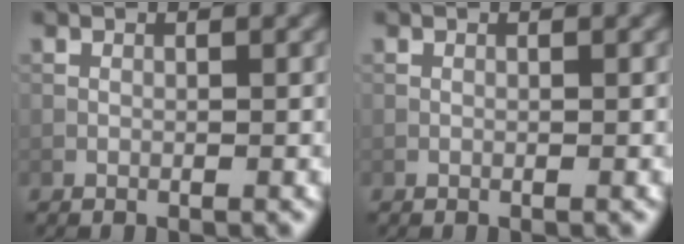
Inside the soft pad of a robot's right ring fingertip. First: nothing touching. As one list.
[{"total": 0.0}]